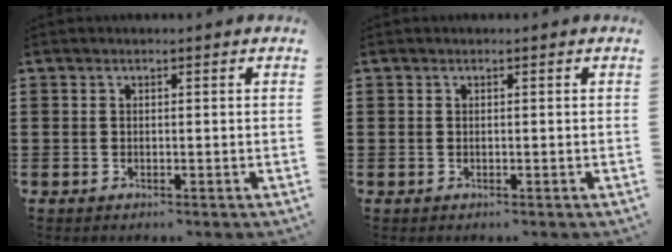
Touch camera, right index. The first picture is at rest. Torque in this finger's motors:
{"motor_torque": [0.00, 0.00, 0.00, 0.00]}